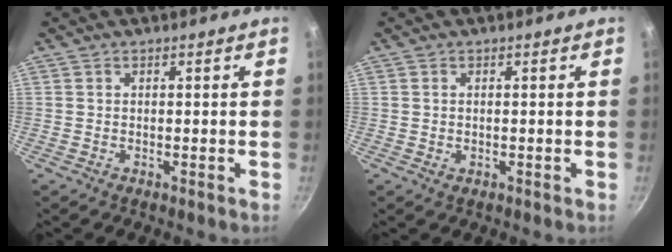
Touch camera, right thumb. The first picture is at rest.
{"total": 0.8, "force": [0.0, 0.6, 0.6], "torque": [-0.009, 0.000, -0.002]}